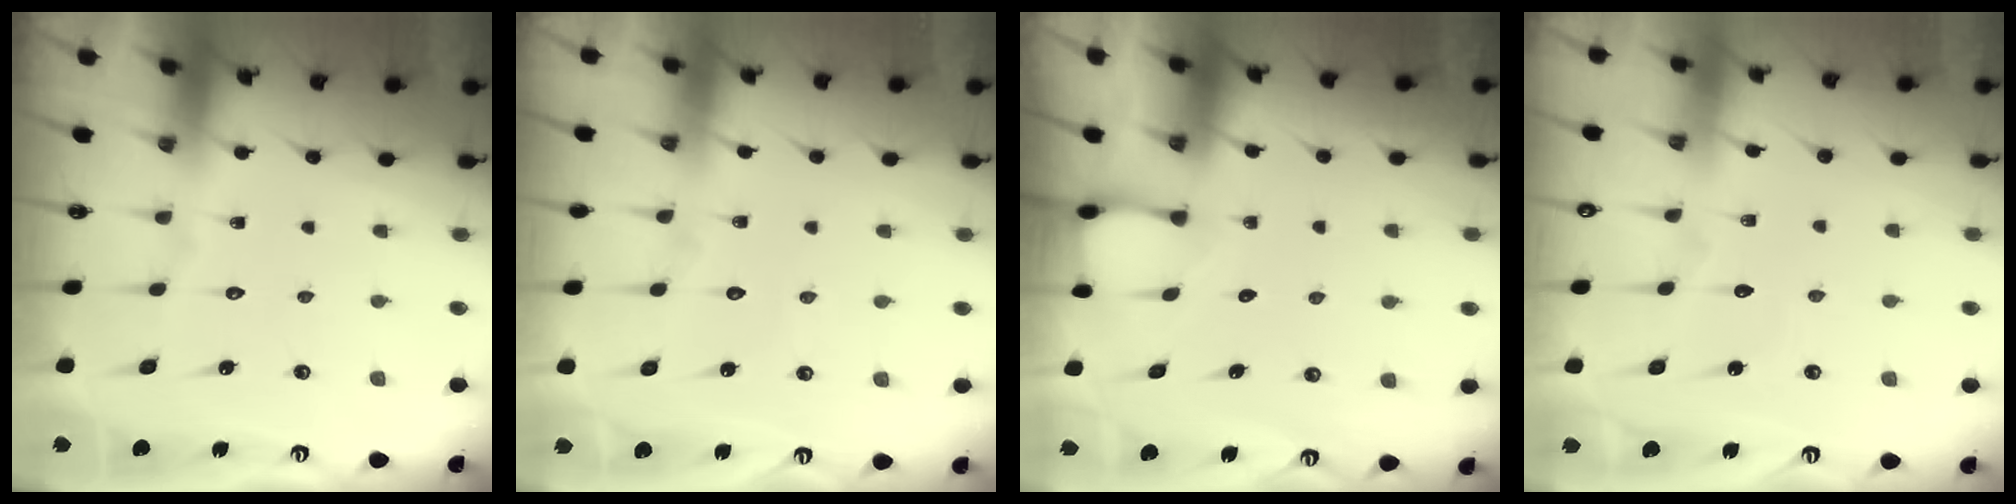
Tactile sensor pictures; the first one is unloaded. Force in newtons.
{"total": 2.3, "press": 2.3, "slide": 0.2}
{"total": 1.8, "press": 1.8, "slide": 0.1}
{"total": 3.4, "press": 3.4, "slide": 0.4}